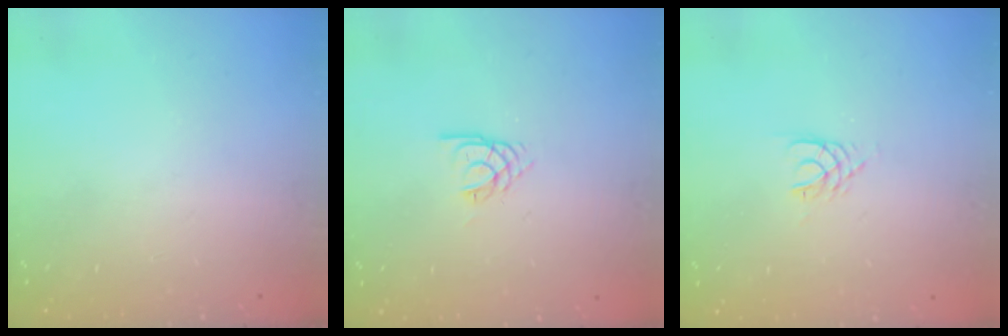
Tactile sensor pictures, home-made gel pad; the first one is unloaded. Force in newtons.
{"total": 3.2, "press": 3.2, "slide": 0.5}
{"total": 3.0, "press": 2.9, "slide": 0.4}